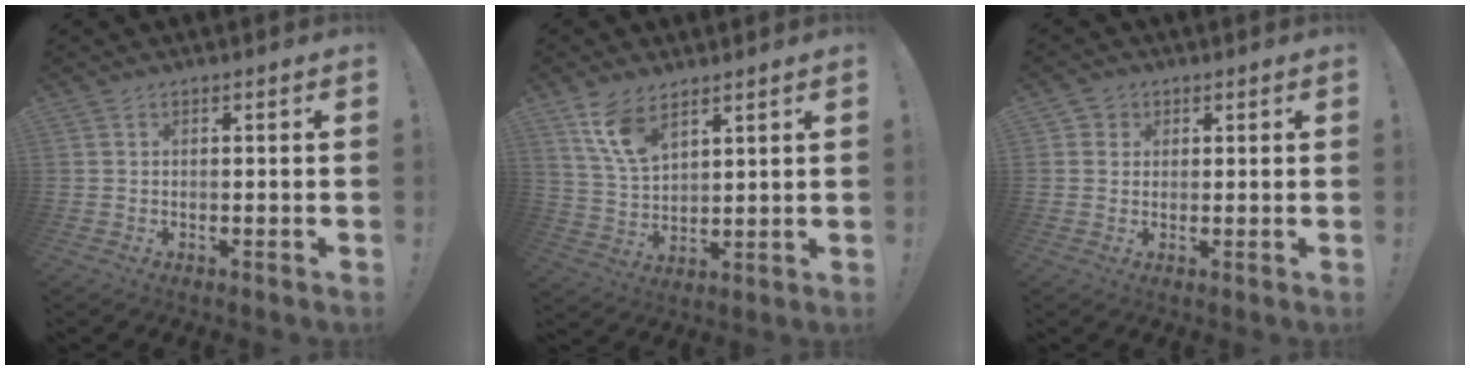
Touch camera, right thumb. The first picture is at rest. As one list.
[{"total": 9.8, "force": [6.7, 4.6, 5.5], "torque": [-0.101, -0.030, 0.129]}, {"total": 2.8, "force": [0.9, 2.7, 0.5], "torque": [-0.002, -0.001, 0.014]}]